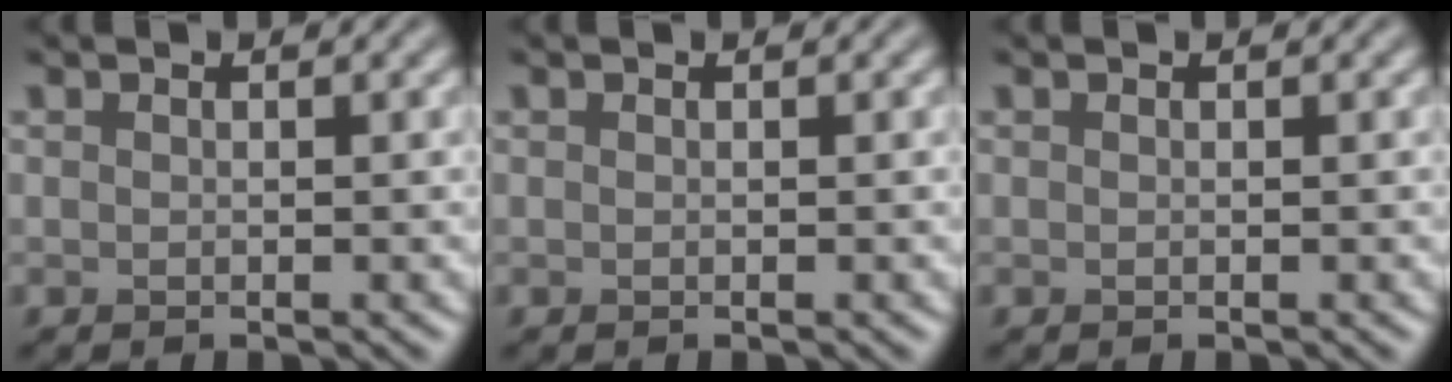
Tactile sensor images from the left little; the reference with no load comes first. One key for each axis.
{"total": 0.0}
{"total": 0.0}